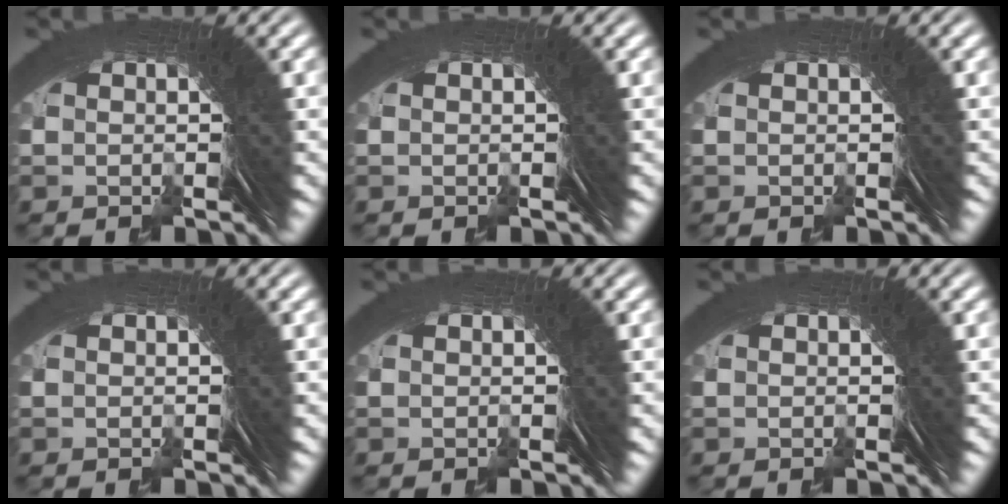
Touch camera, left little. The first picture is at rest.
{"total": 0.0}
{"total": 0.0}
{"total": 0.0}
{"total": 0.0}
{"total": 0.0}